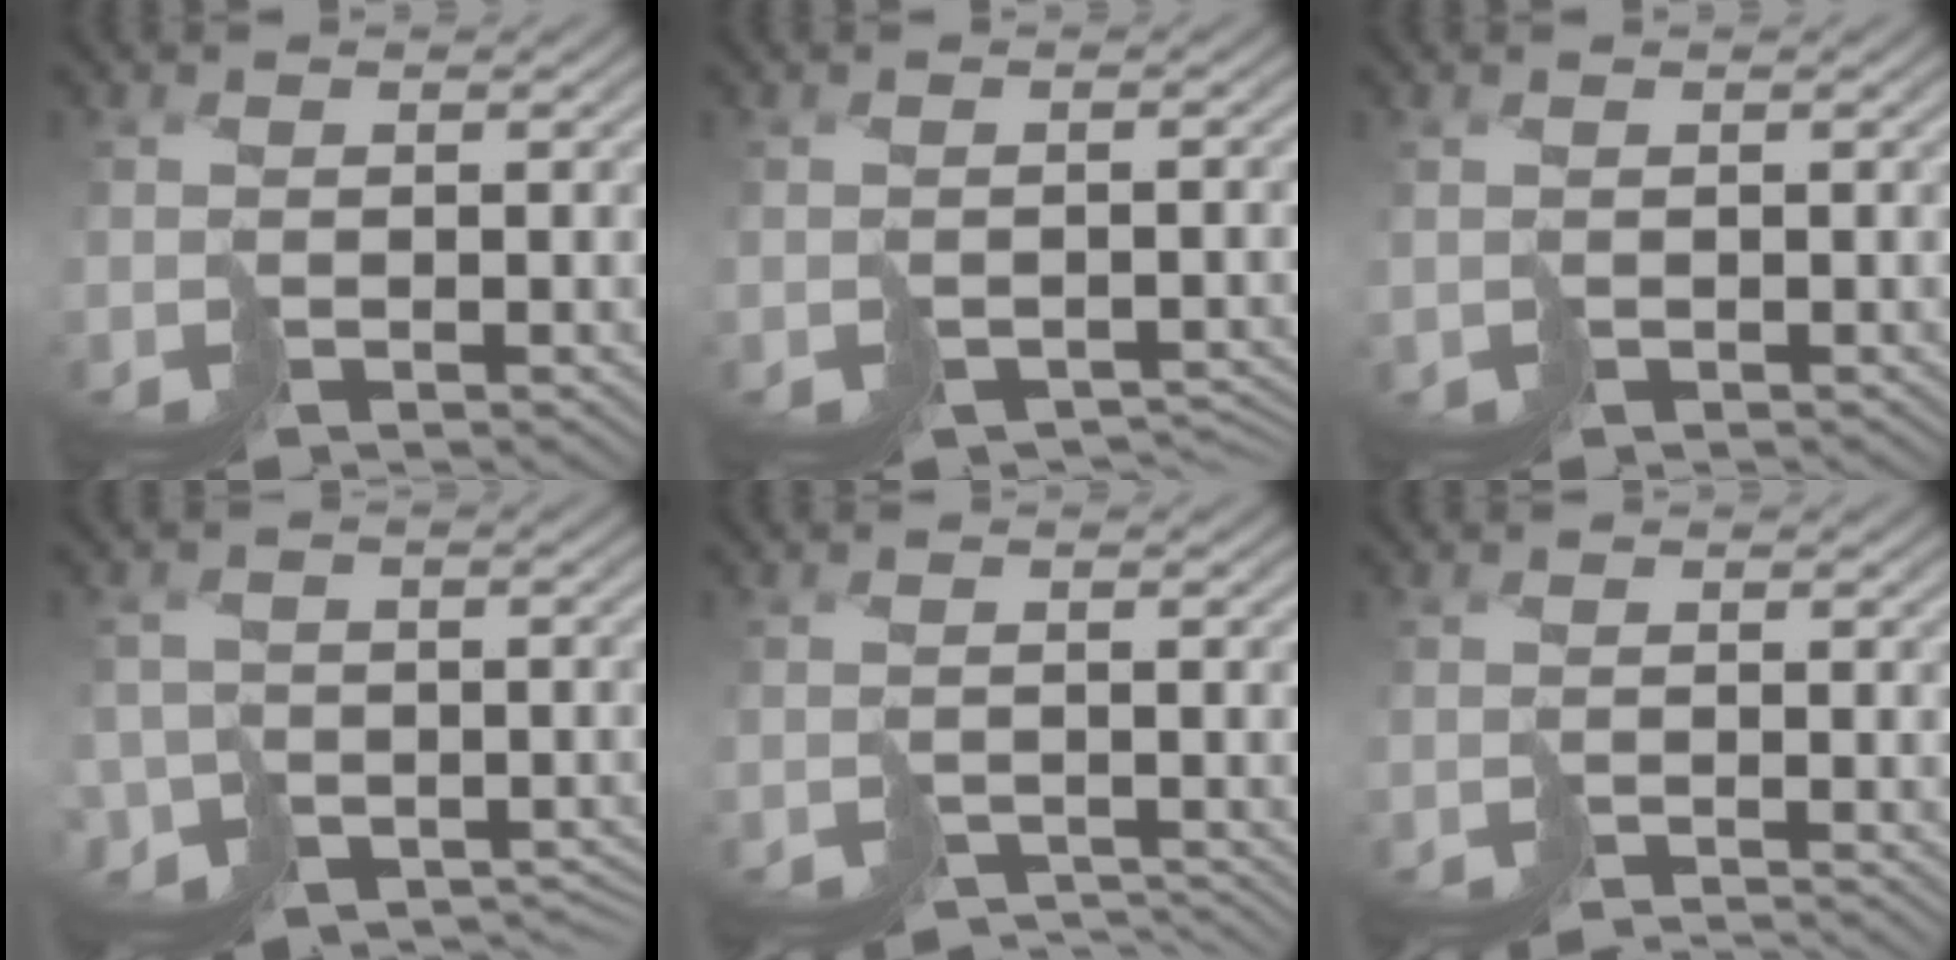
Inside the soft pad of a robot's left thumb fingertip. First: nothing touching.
{"total": 4.1, "force": [-2.8, 2.4, 1.7], "torque": [-0.020, -0.009, -0.025]}
{"total": 0.8, "force": [0.2, 0.7, 0.3], "torque": [-0.010, -0.005, 0.008]}
{"total": 8.6, "force": [-6.1, 5.3, 2.9], "torque": [-0.049, -0.013, -0.087]}
{"total": 5.0, "force": [-4.9, 0.9, 0.8], "torque": [-0.010, -0.009, -0.071]}
{"total": 2.9, "force": [-2.8, -0.2, 0.5], "torque": [-0.005, -0.006, -0.055]}